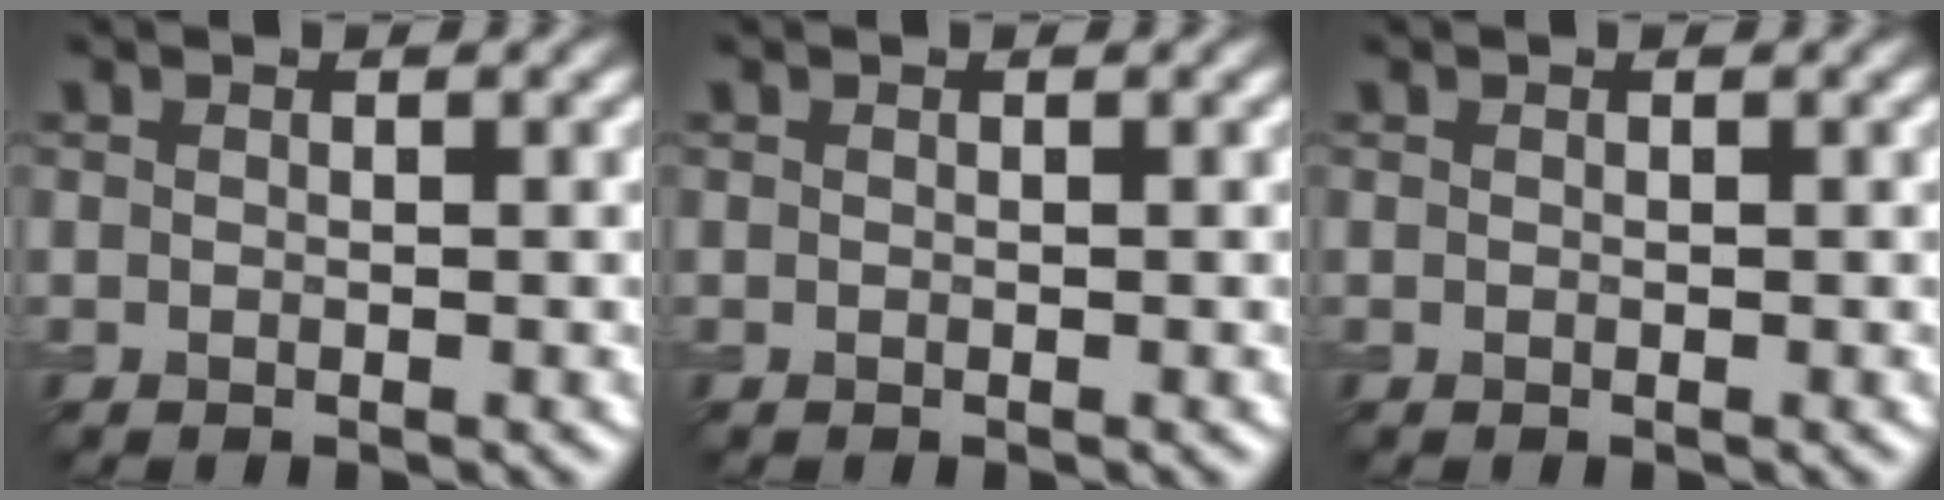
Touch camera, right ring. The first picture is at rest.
{"total": 0.0}
{"total": 0.0}